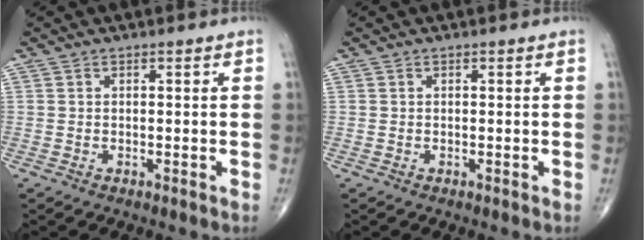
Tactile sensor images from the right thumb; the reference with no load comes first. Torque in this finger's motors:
{"motor_torque": [0.02, 0.02, 0.00, 0.00, 0.00]}